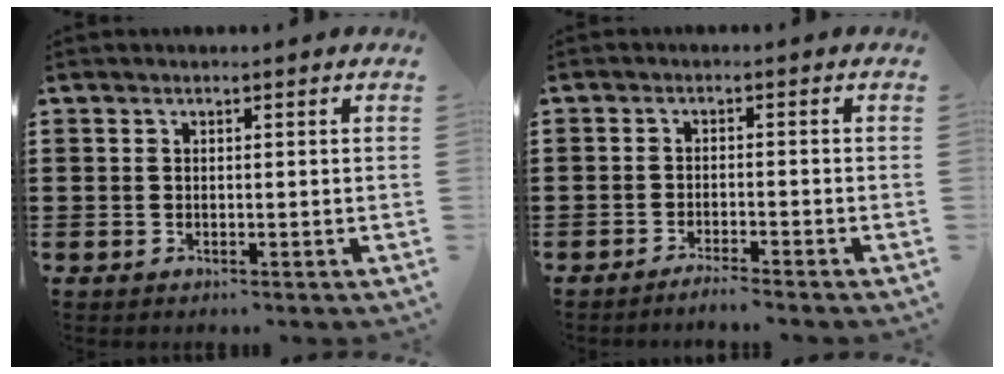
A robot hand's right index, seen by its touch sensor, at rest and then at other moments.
{"total": 2.5, "force": [-2.3, -0.4, 0.8], "torque": [-0.014, 0.000, -0.046]}